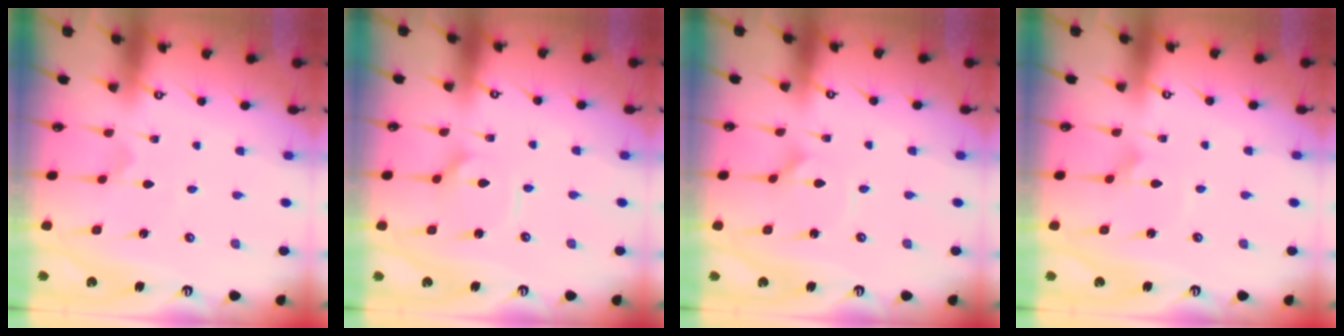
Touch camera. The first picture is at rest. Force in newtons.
{"total": 4.0, "press": 4.0, "slide": 0.8}
{"total": 1.6, "press": 1.6, "slide": 0.1}
{"total": 2.3, "press": 2.3, "slide": 0.1}